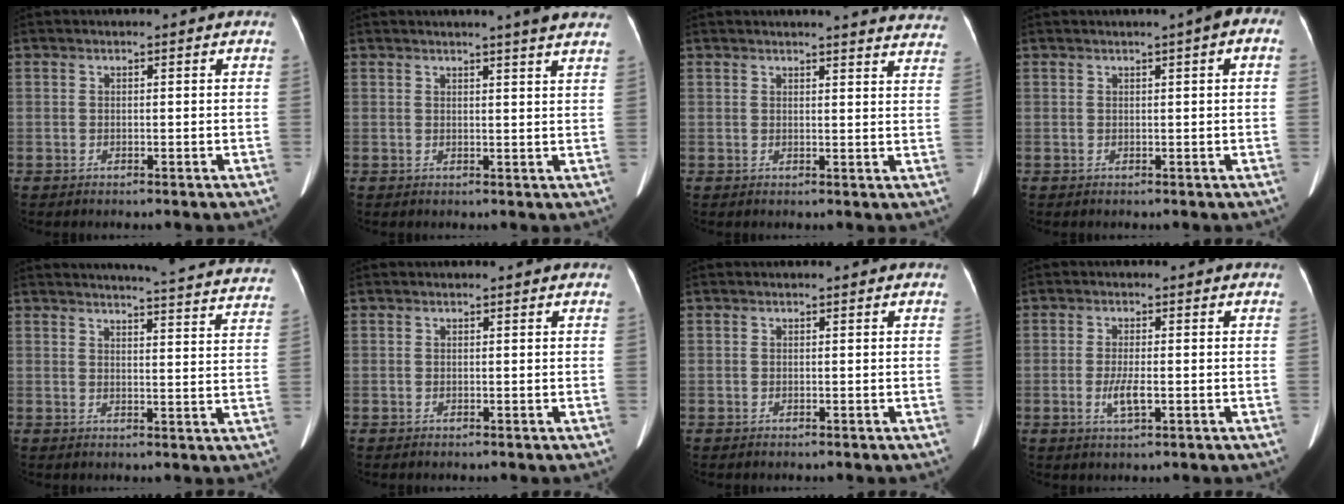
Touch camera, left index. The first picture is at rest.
{"total": 5.8, "force": [5.0, -0.6, 2.9], "torque": [-0.039, 0.002, 0.046]}
{"total": 16.5, "force": [15.8, 1.5, 4.5], "torque": [-0.033, -0.052, 0.156]}
{"total": 3.3, "force": [1.0, 0.4, 3.1], "torque": [-0.036, 0.013, 0.009]}
{"total": 22.9, "force": [22.1, 0.9, 6.0], "torque": [-0.069, -0.079, 0.239]}
{"total": 0.6, "force": [0.5, 0.1, 0.1], "torque": [-0.003, 0.002, 0.004]}
{"total": 0.0}
{"total": 3.3, "force": [-0.8, 0.8, 3.1], "torque": [-0.066, -0.004, -0.012]}